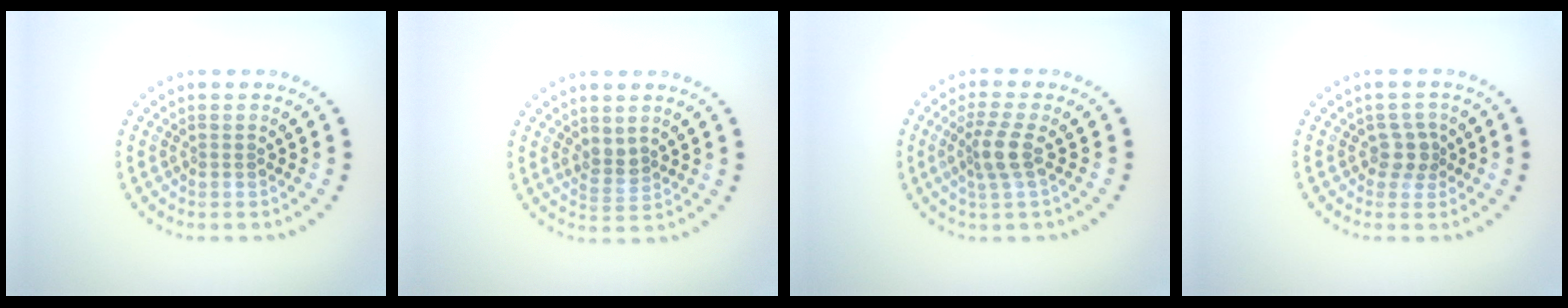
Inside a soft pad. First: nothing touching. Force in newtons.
{"total": 1.8, "press": 1.4, "slide": 1.2}
{"total": 2.8, "press": 2.1, "slide": 1.8}
{"total": 1.9, "press": 1.5, "slide": 1.1}